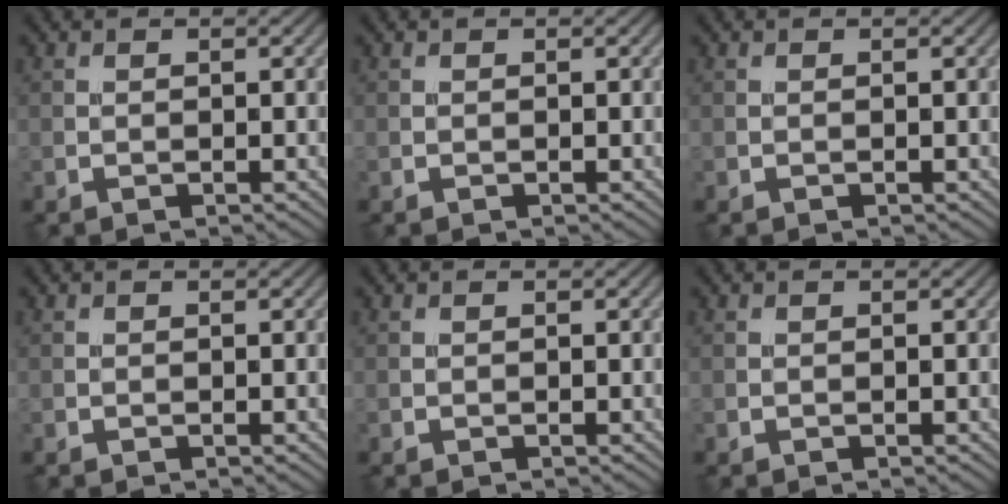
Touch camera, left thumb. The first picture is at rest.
{"total": 0.0}
{"total": 0.0}
{"total": 0.0}
{"total": 0.0}
{"total": 0.0}